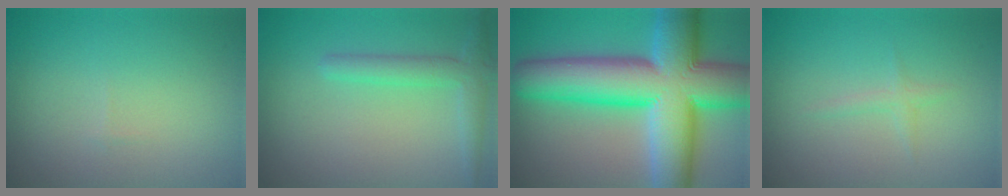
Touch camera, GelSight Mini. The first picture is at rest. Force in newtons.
{"total": 2.6, "press": 2.6, "slide": 0.2}
{"total": 15.4, "press": 15.4, "slide": 0.5}
{"total": 0.8, "press": 0.8, "slide": 0.1}